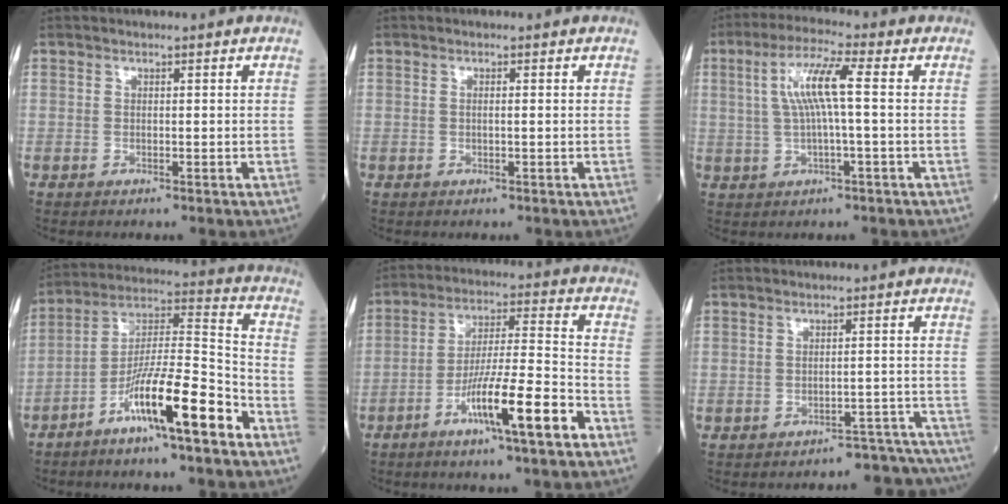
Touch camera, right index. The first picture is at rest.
{"total": 0.6, "force": [0.0, 0.0, 0.6], "torque": [-0.012, 0.001, -0.002]}
{"total": 7.7, "force": [1.1, 0.4, 7.6], "torque": [-0.153, 0.017, 0.020]}
{"total": 14.3, "force": [-7.9, 1.1, 11.9], "torque": [-0.213, -0.003, -0.145]}
{"total": 13.3, "force": [-6.9, 0.3, 11.4], "torque": [-0.197, -0.005, -0.121]}
{"total": 9.6, "force": [-9.5, 1.4, -0.4], "torque": [0.034, 0.038, -0.104]}